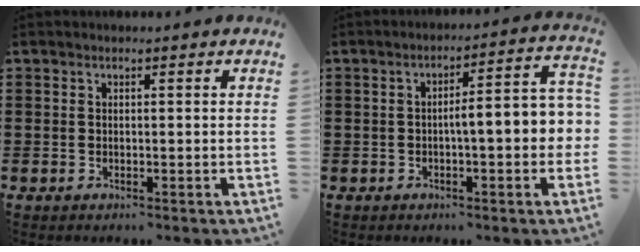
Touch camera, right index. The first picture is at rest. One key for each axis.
{"total": 6.6, "fx": -0.8, "fy": 1.0, "fz": 6.5, "tx": -0.106, "ty": -0.007, "tz": -0.019}